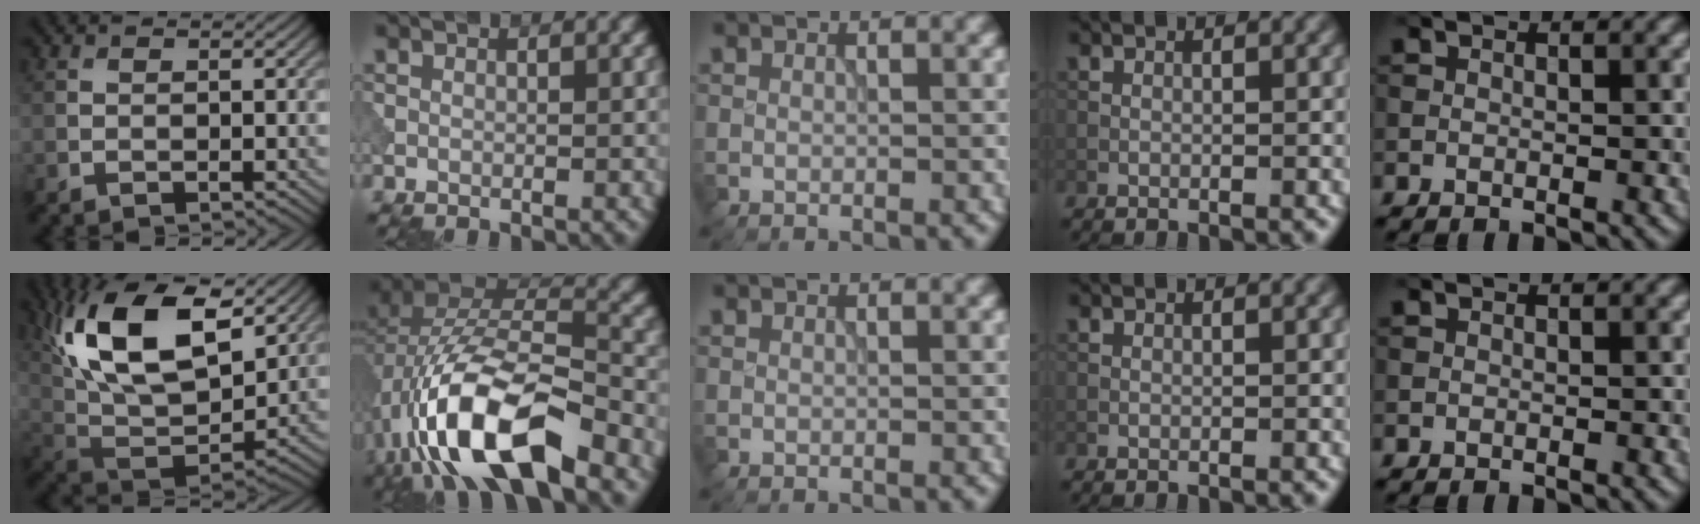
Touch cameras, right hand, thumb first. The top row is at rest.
{"thumb": {"total": 17.7, "force": [7.9, 9.1, 12.9], "torque": [-0.267, 0.018, 0.136]}, "index": {"total": 14.2, "force": [-6.4, 6.1, 11.1], "torque": [-0.213, 0.003, -0.120]}}